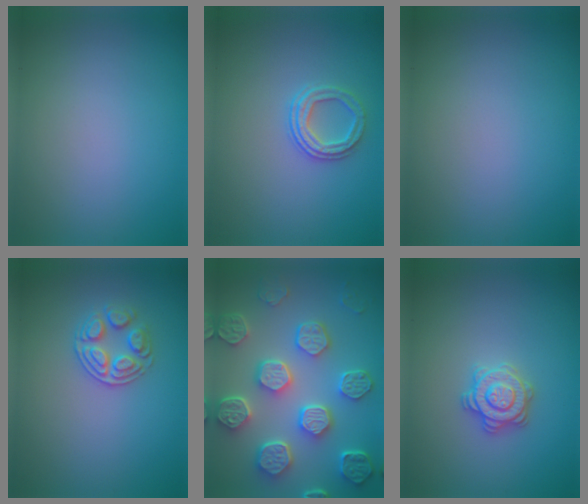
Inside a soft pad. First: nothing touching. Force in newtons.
{"total": 2.7, "press": 2.4, "slide": 1.2}
{"total": 0.0}
{"total": 2.6, "press": 2.5, "slide": 0.8}
{"total": 8.5, "press": 6.6, "slide": 5.3}
{"total": 2.8, "press": 2.8, "slide": 0.2}